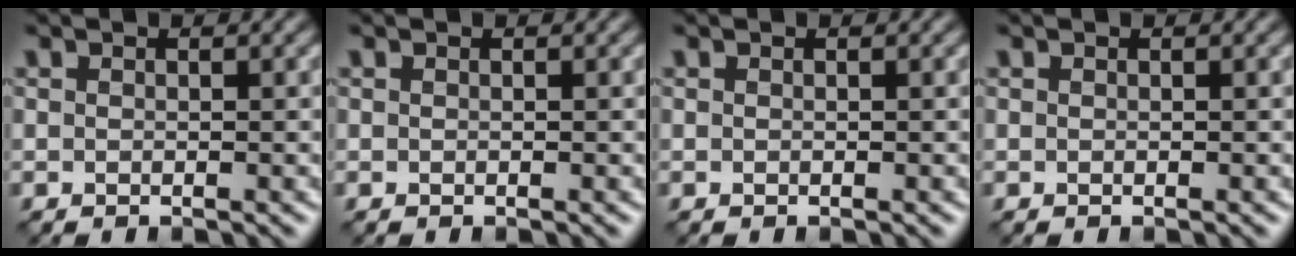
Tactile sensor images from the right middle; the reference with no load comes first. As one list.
[{"total": 0.0}, {"total": 0.0}, {"total": 0.0}]